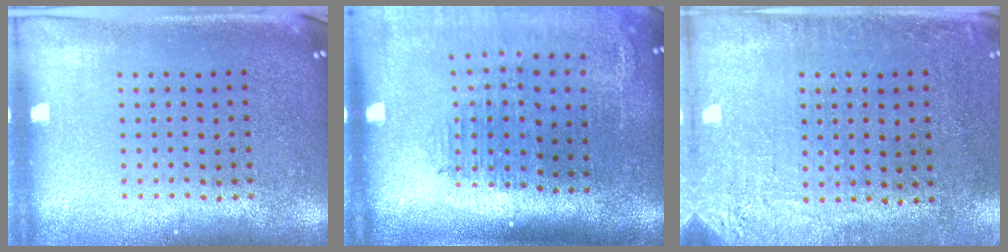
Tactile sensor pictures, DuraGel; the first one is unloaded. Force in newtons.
{"total": 2.1, "press": 1.7, "slide": 1.2}
{"total": 2.7, "press": 2.4, "slide": 1.3}